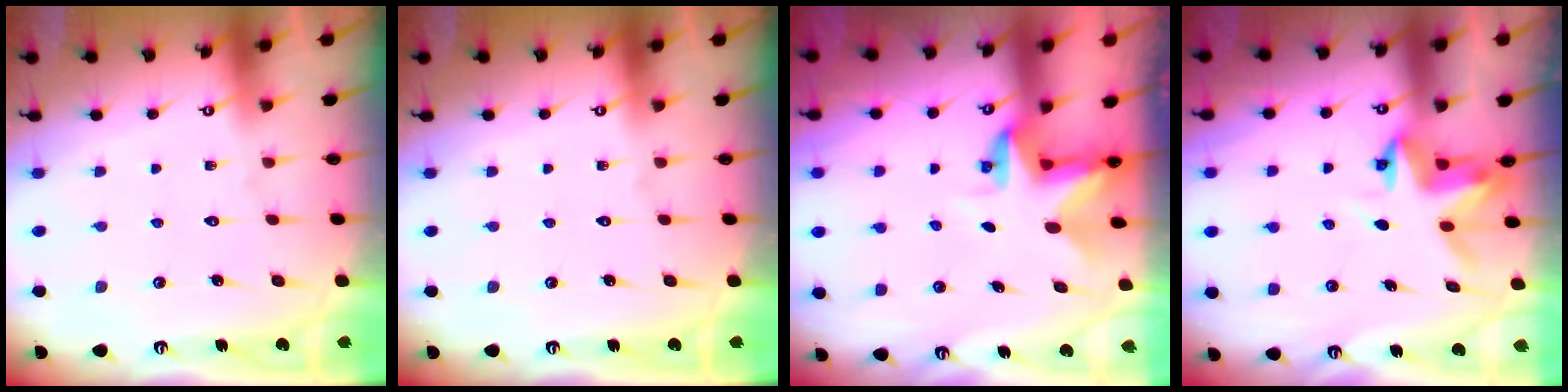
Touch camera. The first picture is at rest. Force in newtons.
{"total": 0.0}
{"total": 3.5, "press": 3.5, "slide": 0.3}
{"total": 3.8, "press": 3.8, "slide": 0.1}